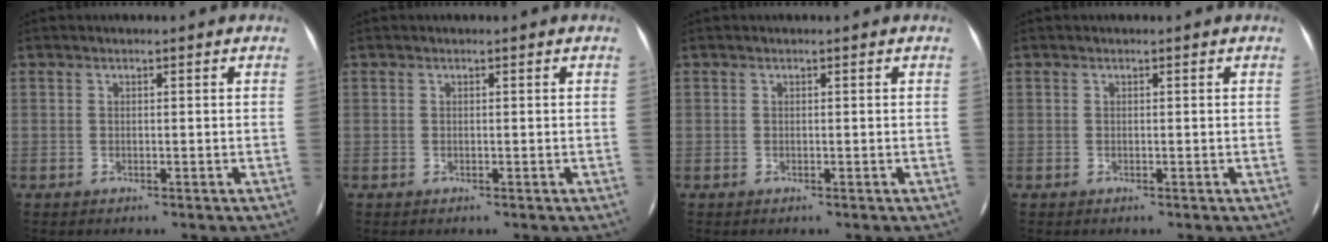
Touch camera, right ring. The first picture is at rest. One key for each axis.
{"total": 0.0}
{"total": 0.0}
{"total": 0.0}